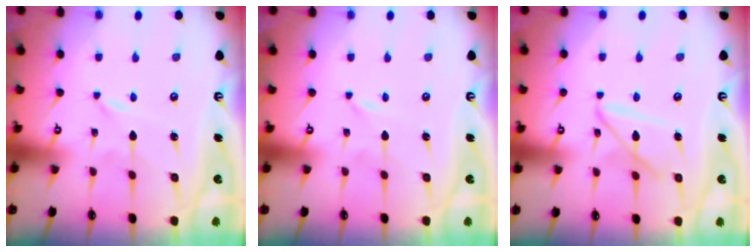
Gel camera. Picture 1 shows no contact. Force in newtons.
{"total": 0.0}
{"total": 9.9, "press": 9.9, "slide": 0.8}